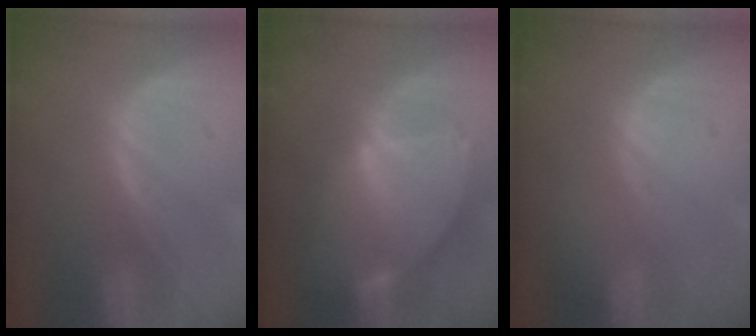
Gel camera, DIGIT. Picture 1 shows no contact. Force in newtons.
{"total": 8.6, "press": 7.5, "slide": 4.1}
{"total": 0.0}